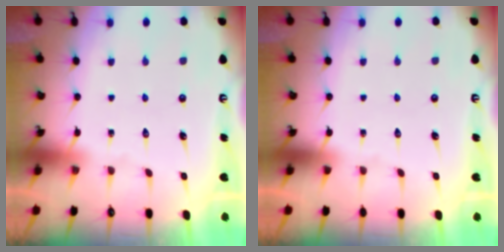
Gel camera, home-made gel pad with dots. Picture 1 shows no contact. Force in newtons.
{"total": 0.0}